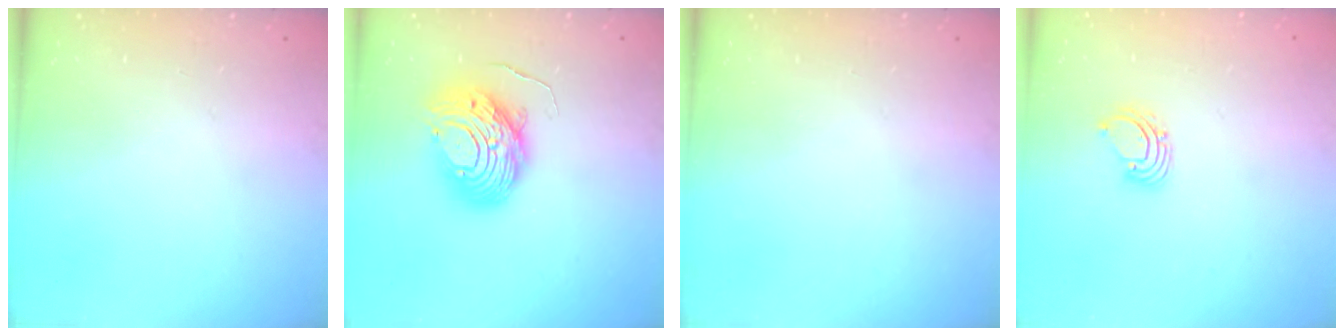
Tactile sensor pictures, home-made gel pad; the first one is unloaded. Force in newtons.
{"total": 12.8, "press": 12.7, "slide": 1.3}
{"total": 0.0}
{"total": 3.1, "press": 3.1, "slide": 0.2}